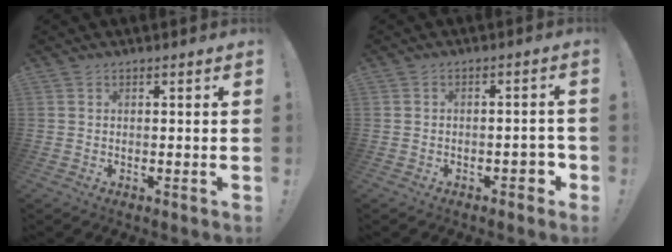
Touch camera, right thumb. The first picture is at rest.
{"total": 4.2, "force": [-2.2, 2.4, 2.7], "torque": [-0.036, 0.016, -0.036]}